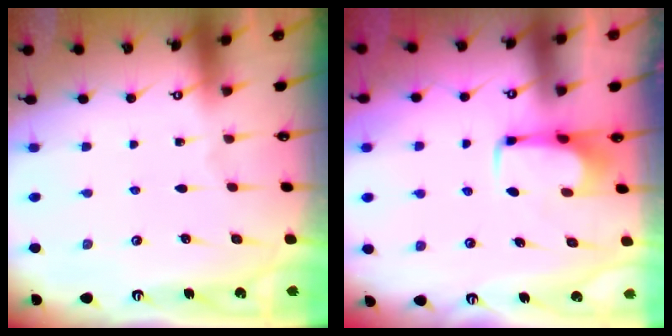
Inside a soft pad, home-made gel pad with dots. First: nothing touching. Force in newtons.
{"total": 1.5, "press": 1.5, "slide": 0.4}